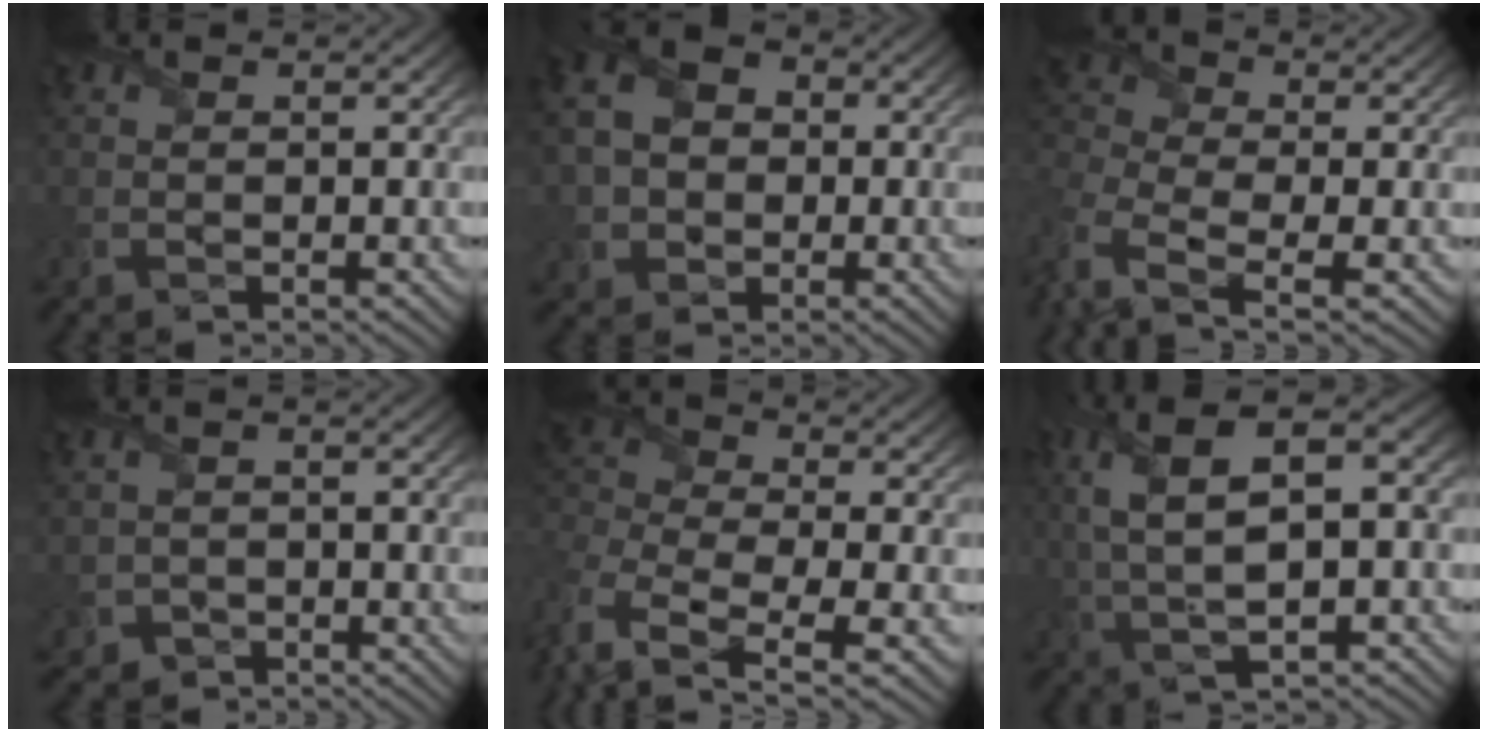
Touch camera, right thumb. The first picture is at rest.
{"total": 9.2, "force": [-0.3, 7.7, 5.0], "torque": [-0.135, -0.003, -0.016]}
{"total": 8.8, "force": [-4.2, 5.1, 5.9], "torque": [-0.179, -0.019, -0.088]}
{"total": 2.4, "force": [-1.0, 2.2, 0.3], "torque": [-0.021, -0.013, -0.023]}
{"total": 9.6, "force": [-3.4, 5.1, 7.3], "torque": [-0.219, -0.013, -0.064]}
{"total": 13.6, "force": [2.8, 6.1, 11.8], "torque": [-0.259, 0.011, 0.056]}